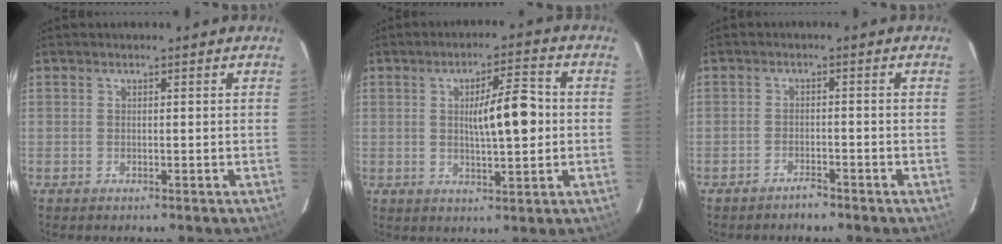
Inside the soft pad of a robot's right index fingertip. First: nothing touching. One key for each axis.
{"total": 8.1, "fx": 0.4, "fy": 1.5, "fz": 8.0, "tx": -0.128, "ty": 0.010, "tz": 0.009}
{"total": 1.8, "fx": -1.7, "fy": 0.4, "fz": 0.5, "tx": -0.010, "ty": -0.001, "tz": -0.026}